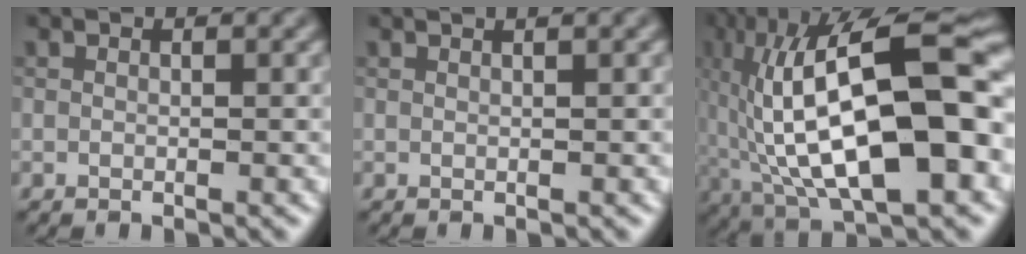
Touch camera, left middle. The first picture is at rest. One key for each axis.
{"total": 2.0, "fx": 1.3, "fy": 0.8, "fz": 1.4, "tx": -0.004, "ty": 0.000, "tz": -0.001}
{"total": 17.3, "fx": -0.1, "fy": 6.7, "fz": 15.9, "tx": -0.245, "ty": 0.029, "tz": -0.005}